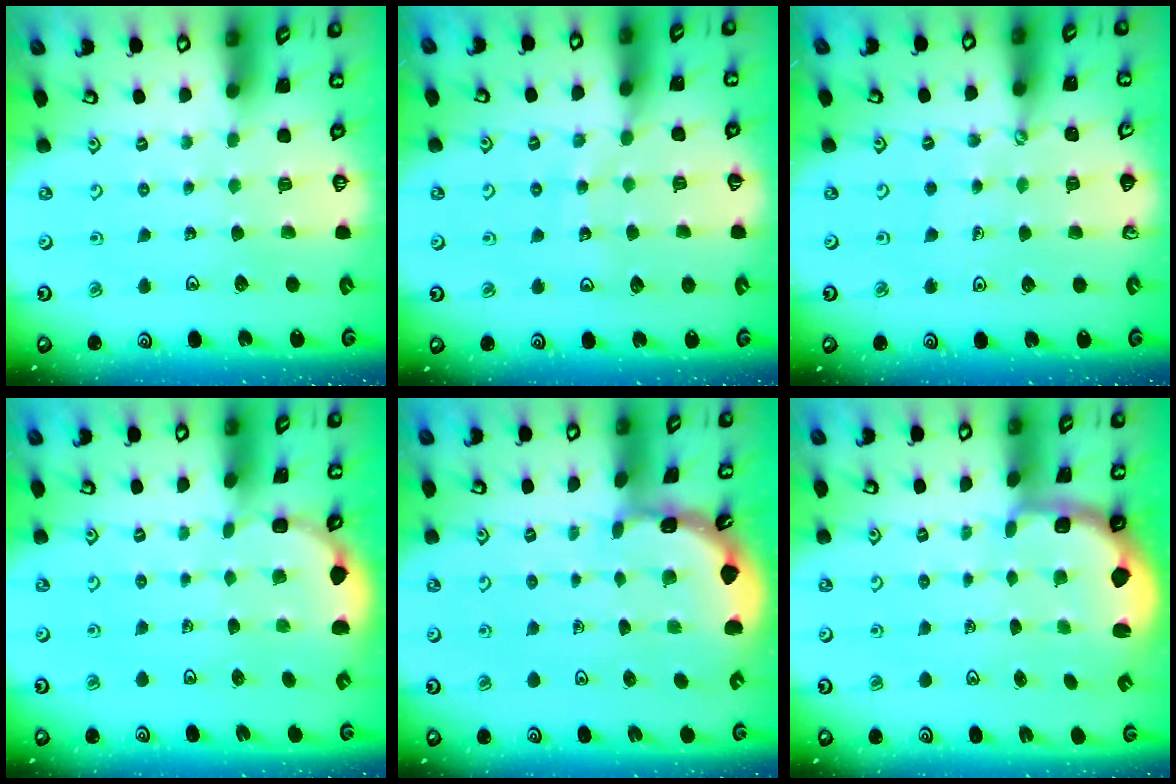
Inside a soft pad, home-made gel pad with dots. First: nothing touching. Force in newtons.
{"total": 9.9, "press": 9.8, "slide": 1.2}
{"total": 1.4, "press": 1.3, "slide": 0.1}
{"total": 1.6, "press": 1.2, "slide": 1.0}
{"total": 1.9, "press": 1.9, "slide": 0.1}
{"total": 2.1, "press": 1.4, "slide": 1.6}